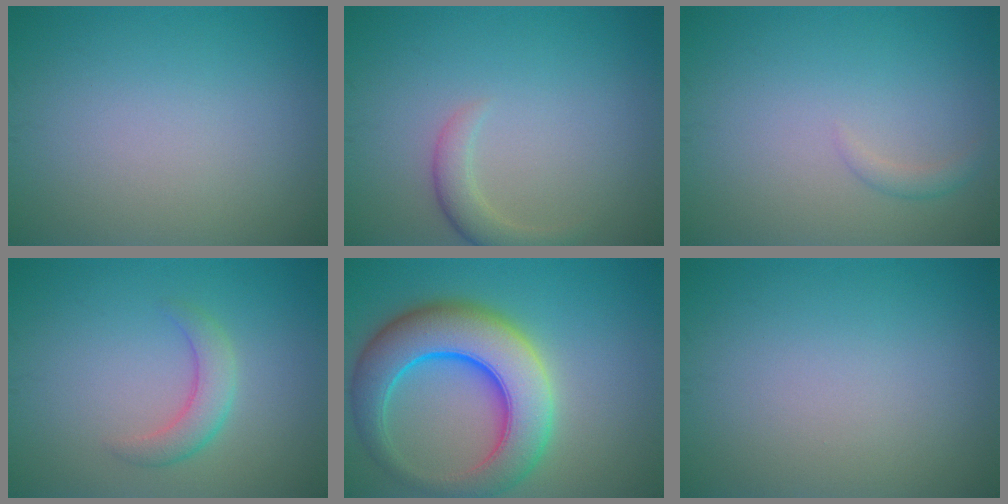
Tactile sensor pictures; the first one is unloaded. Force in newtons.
{"total": 2.2, "press": 2.2, "slide": 0.2}
{"total": 1.0, "press": 1.0, "slide": 0.0}
{"total": 2.6, "press": 2.6, "slide": 0.3}
{"total": 10.1, "press": 10.1, "slide": 0.4}
{"total": 0.0}